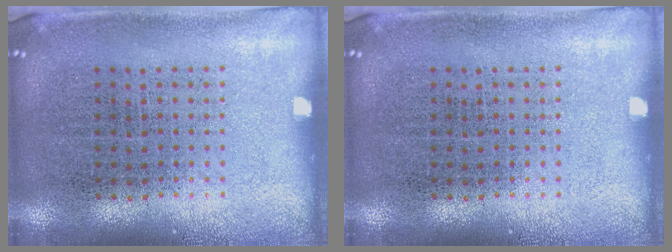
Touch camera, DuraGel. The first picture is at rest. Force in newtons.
{"total": 0.0}